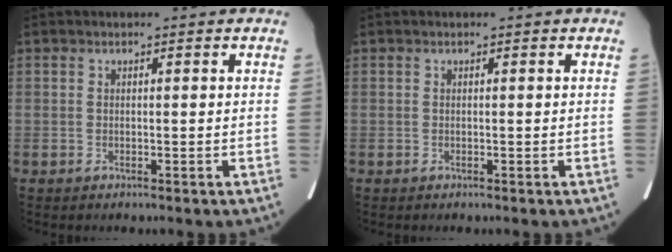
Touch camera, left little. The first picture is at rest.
{"total": 0.0}